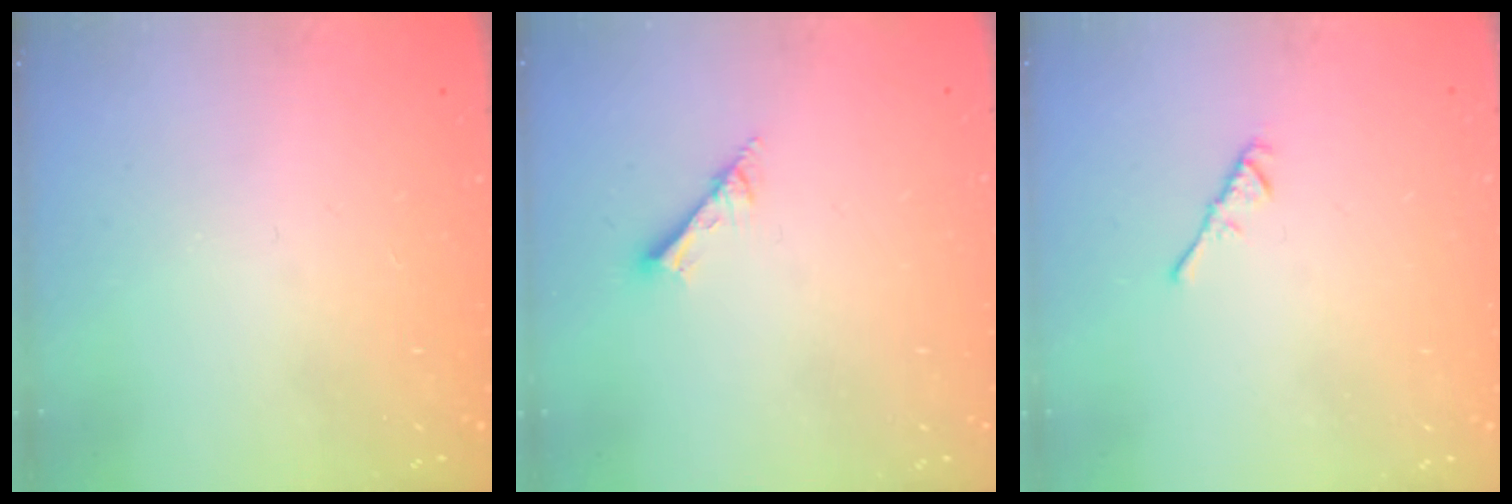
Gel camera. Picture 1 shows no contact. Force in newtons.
{"total": 3.2, "press": 3.2, "slide": 0.0}
{"total": 2.4, "press": 2.3, "slide": 0.6}